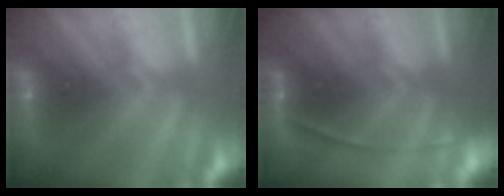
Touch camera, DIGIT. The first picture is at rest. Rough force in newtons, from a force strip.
{"total": 1.8}